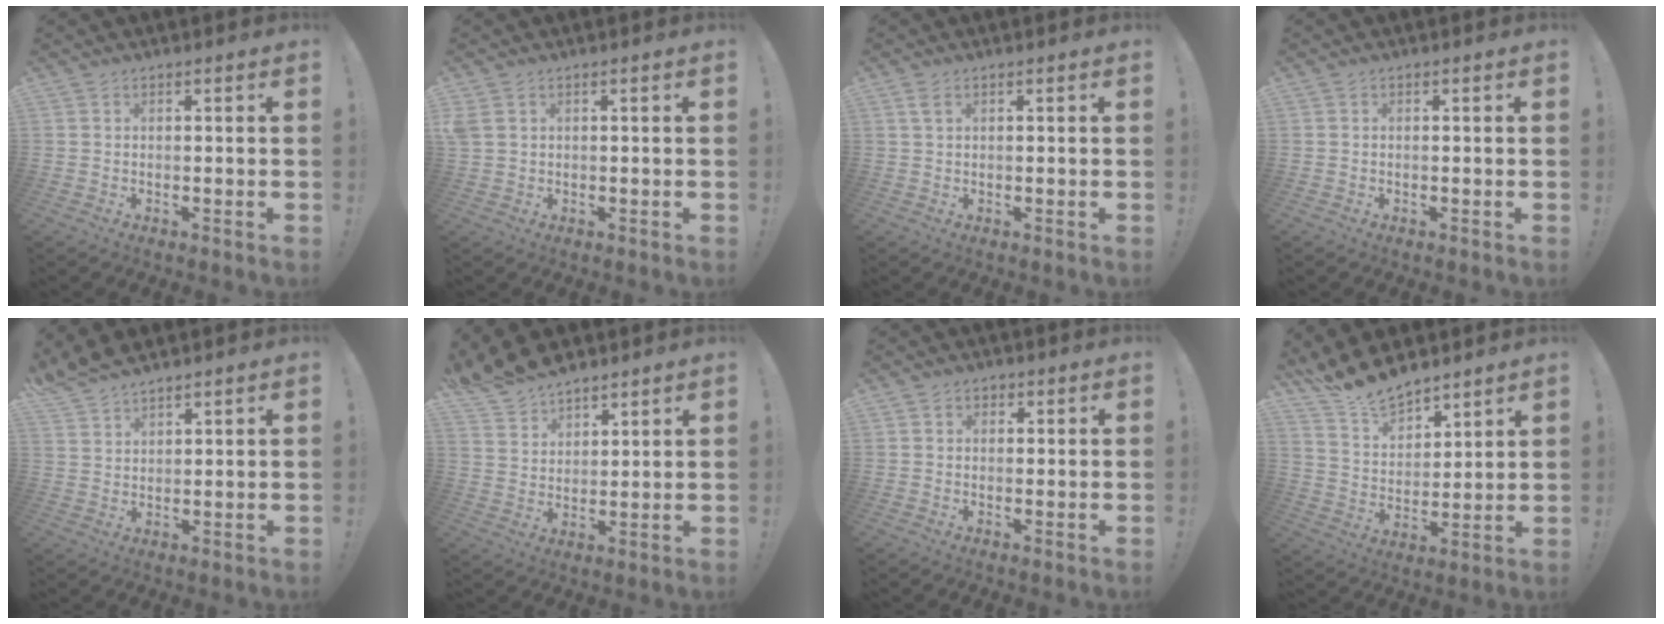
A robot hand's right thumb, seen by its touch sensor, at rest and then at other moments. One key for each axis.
{"total": 3.0, "fx": 1.2, "fy": 2.0, "fz": 1.9, "tx": -0.042, "ty": 0.004, "tz": 0.028}
{"total": 2.1, "fx": 1.1, "fy": 0.9, "fz": 1.5, "tx": -0.026, "ty": 0.000, "tz": 0.018}
{"total": 0.0}
{"total": 5.9, "fx": 5.5, "fy": 1.7, "fz": 1.4, "tx": -0.037, "ty": -0.033, "tz": 0.107}
{"total": 9.9, "fx": 8.9, "fy": 4.0, "fz": 1.7, "tx": -0.049, "ty": -0.067, "tz": 0.175}
{"total": 1.9, "fx": 0.5, "fy": 1.6, "fz": 0.8, "tx": -0.008, "ty": 0.000, "tz": 0.007}
{"total": 13.1, "fx": 12.0, "fy": 4.4, "fz": 2.9, "tx": -0.080, "ty": -0.093, "tz": 0.227}